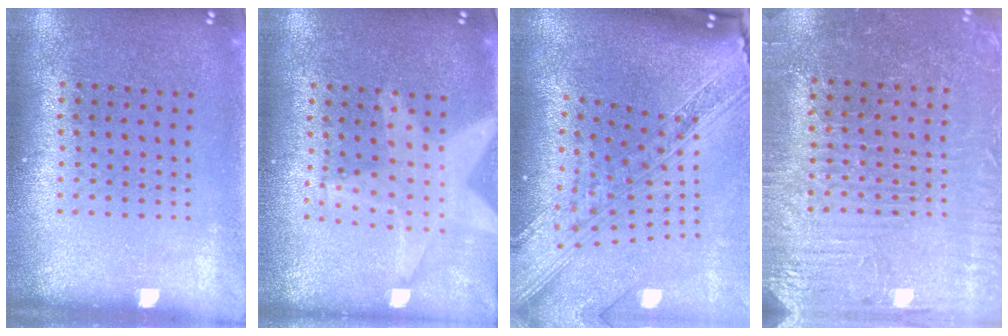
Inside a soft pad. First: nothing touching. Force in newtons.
{"total": 1.3, "press": 1.3, "slide": 0.5}
{"total": 4.0, "press": 2.9, "slide": 2.7}
{"total": 3.4, "press": 3.4, "slide": 0.6}